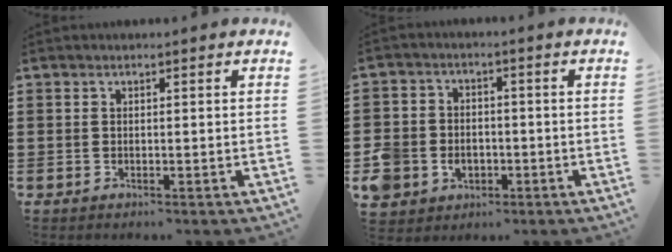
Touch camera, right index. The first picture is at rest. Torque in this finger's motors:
{"motor_torque": [2.00, -0.01, 0.14, 0.04]}